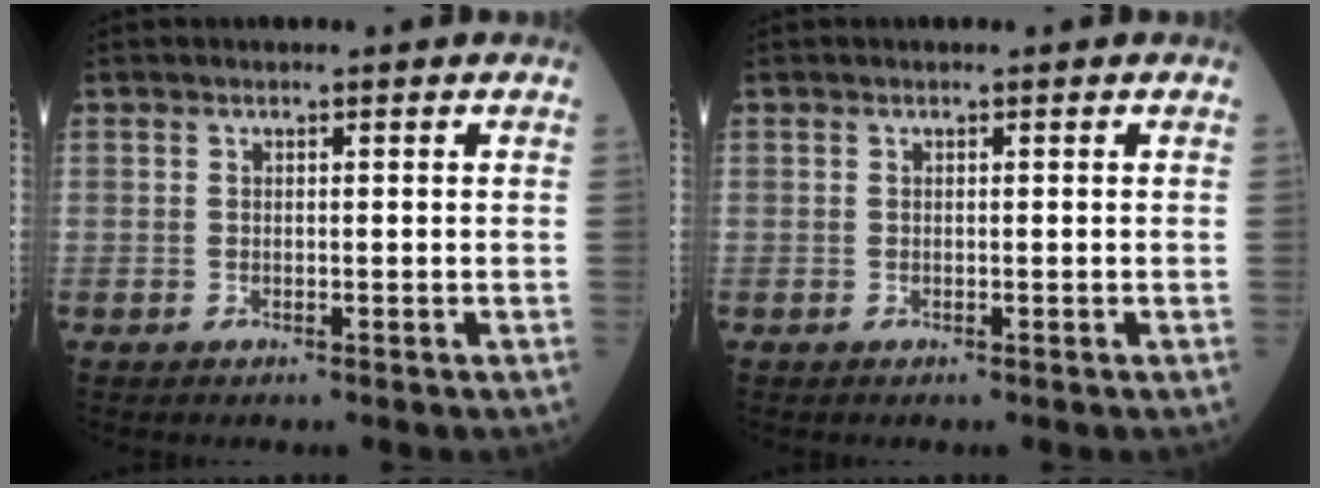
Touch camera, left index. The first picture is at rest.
{"total": 0.0}